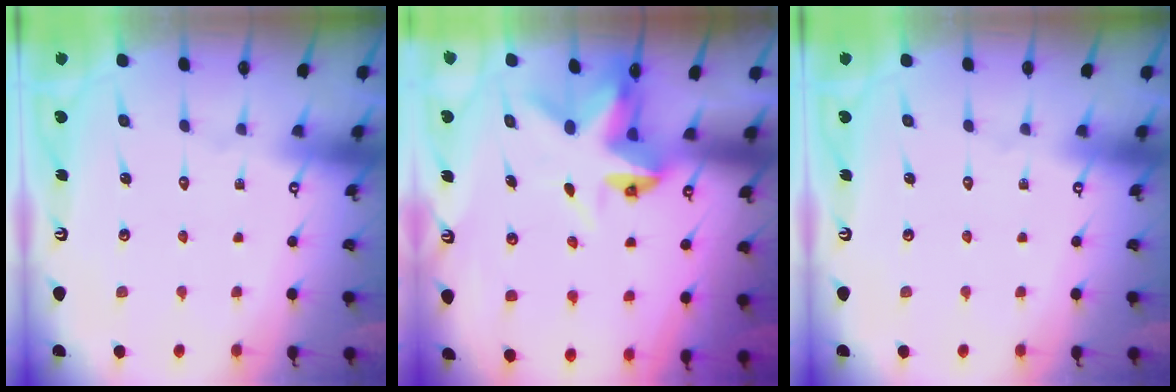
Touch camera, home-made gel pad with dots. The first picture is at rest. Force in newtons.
{"total": 4.1, "press": 4.1, "slide": 0.2}
{"total": 0.0}